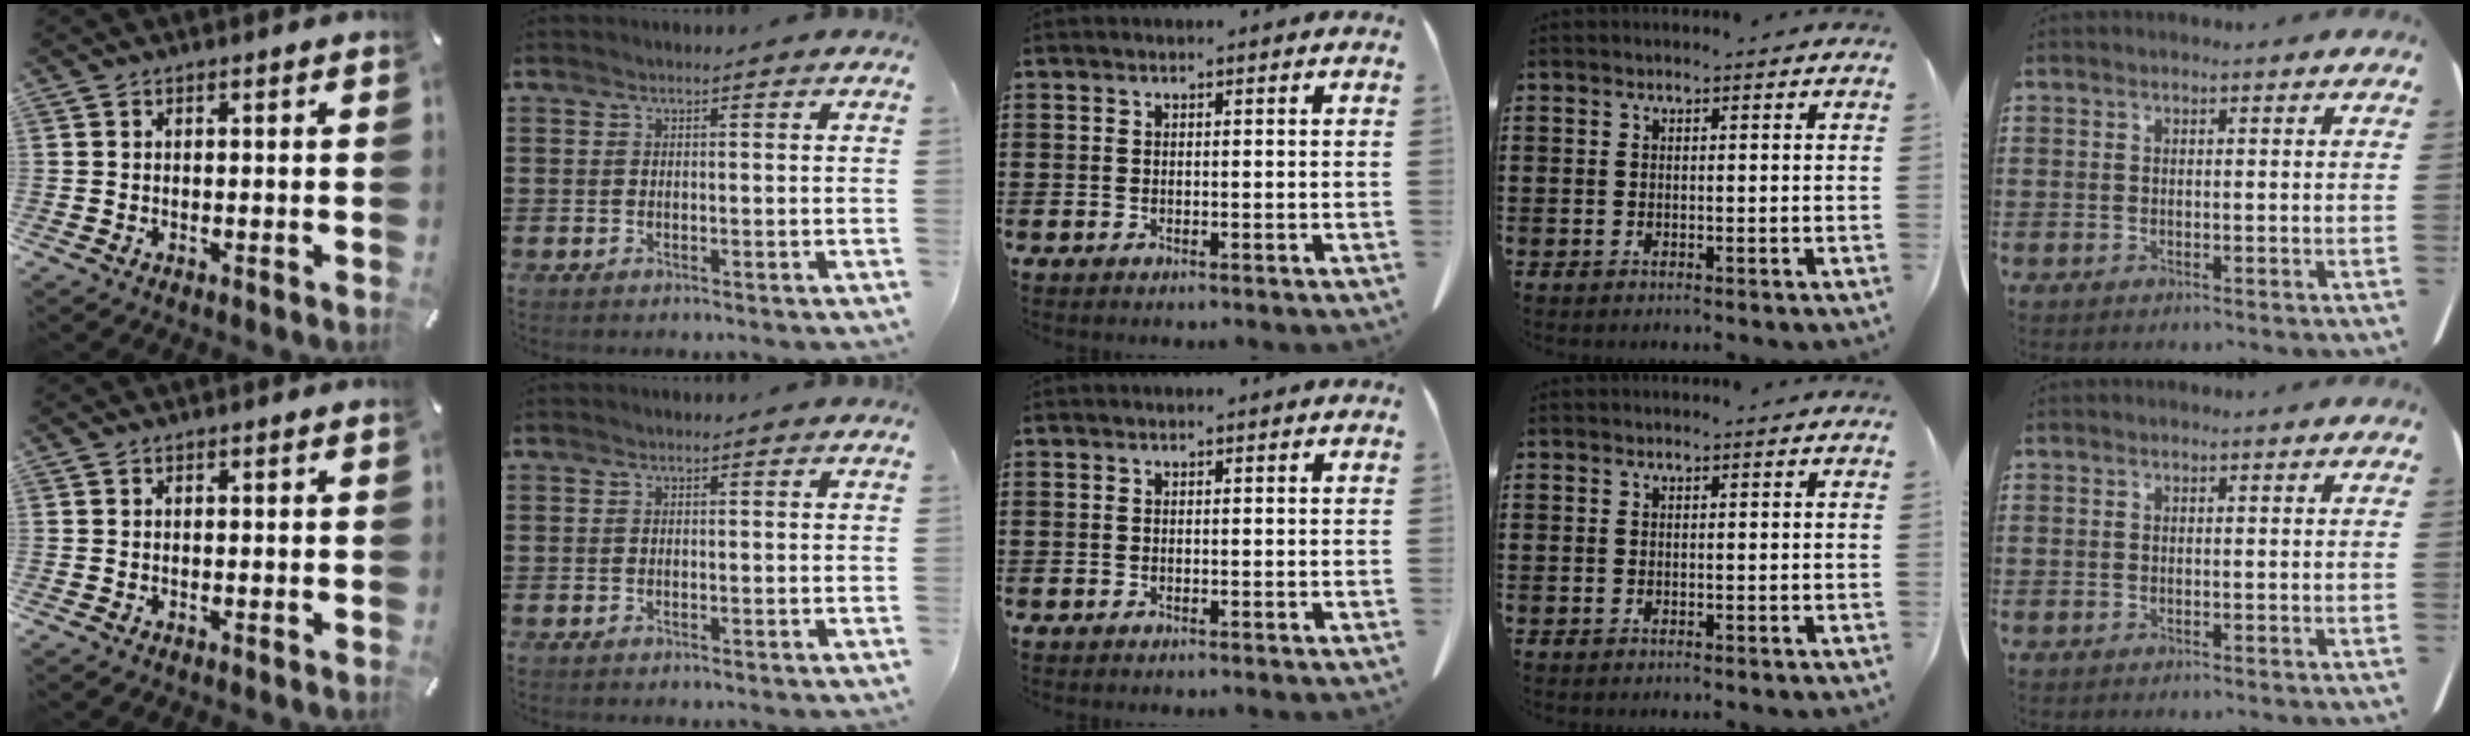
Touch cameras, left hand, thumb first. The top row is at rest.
{}